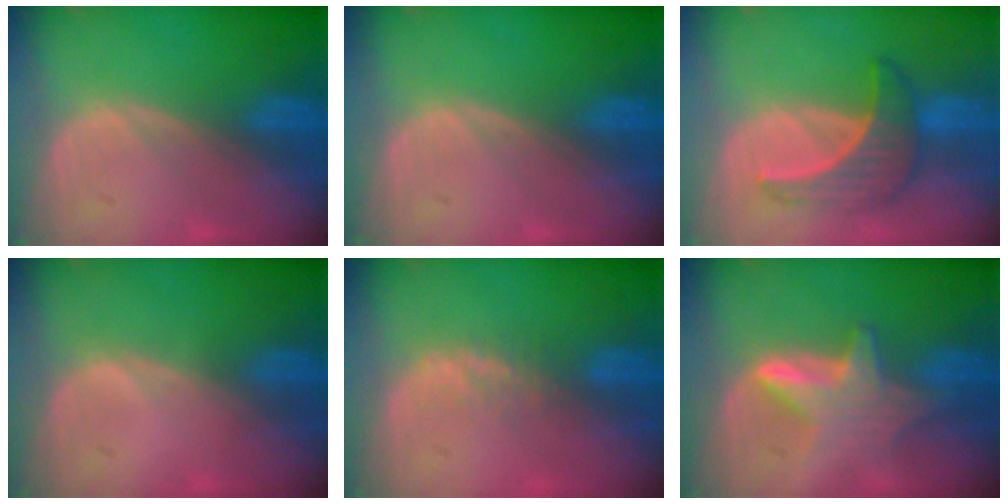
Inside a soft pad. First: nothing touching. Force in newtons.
{"total": 0.0}
{"total": 6.5, "press": 6.4, "slide": 0.9}
{"total": 0.5, "press": 0.1, "slide": 0.5}
{"total": 1.9, "press": 1.8, "slide": 0.5}
{"total": 6.2, "press": 6.2, "slide": 0.6}